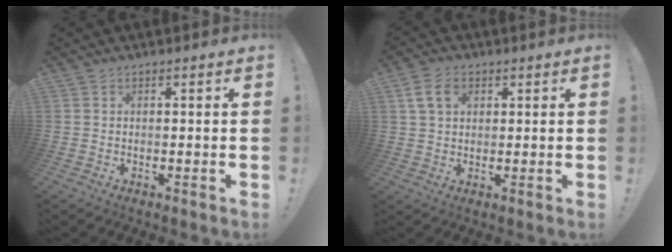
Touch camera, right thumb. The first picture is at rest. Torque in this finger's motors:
{"motor_torque": [0.17, 0.36, 0.01, 0.06, 0.23]}